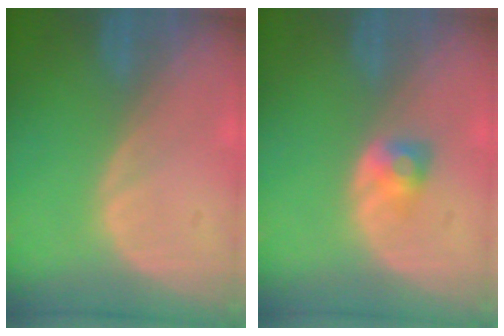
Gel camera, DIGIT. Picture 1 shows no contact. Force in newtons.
{"total": 2.6, "press": 2.3, "slide": 1.1}